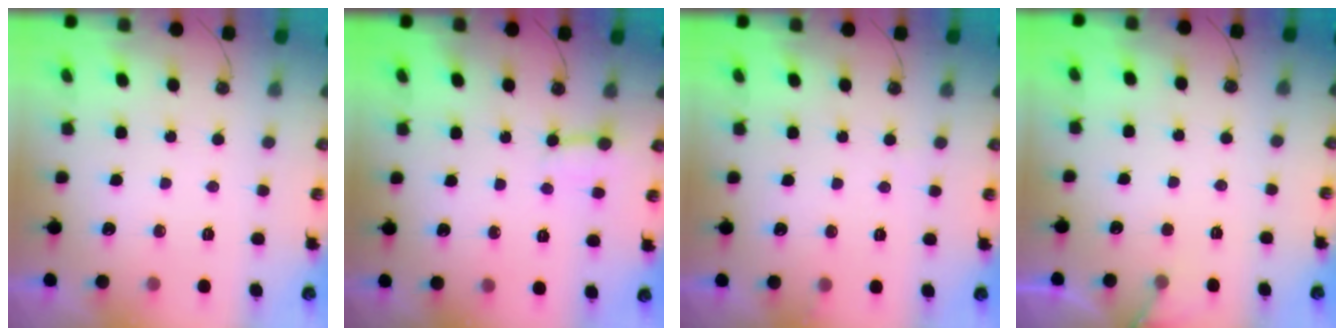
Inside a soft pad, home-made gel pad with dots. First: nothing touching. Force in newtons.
{"total": 3.0, "press": 2.9, "slide": 0.5}
{"total": 4.1, "press": 4.1, "slide": 0.3}
{"total": 4.0, "press": 4.0, "slide": 0.3}